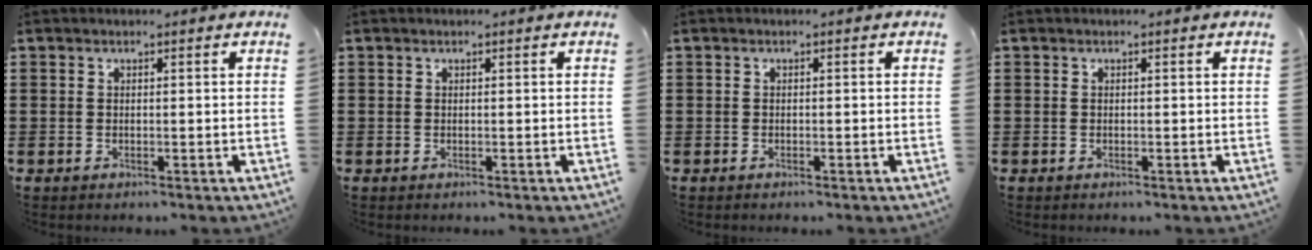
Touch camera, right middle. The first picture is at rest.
{"total": 0.0}
{"total": 0.0}
{"total": 0.0}